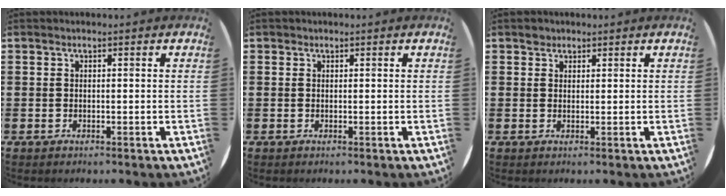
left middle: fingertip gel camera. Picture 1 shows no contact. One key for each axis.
{"total": 0.0}
{"total": 1.2, "fx": 1.0, "fy": 0.6, "fz": 0.0, "tx": 0.007, "ty": -0.002, "tz": 0.019}